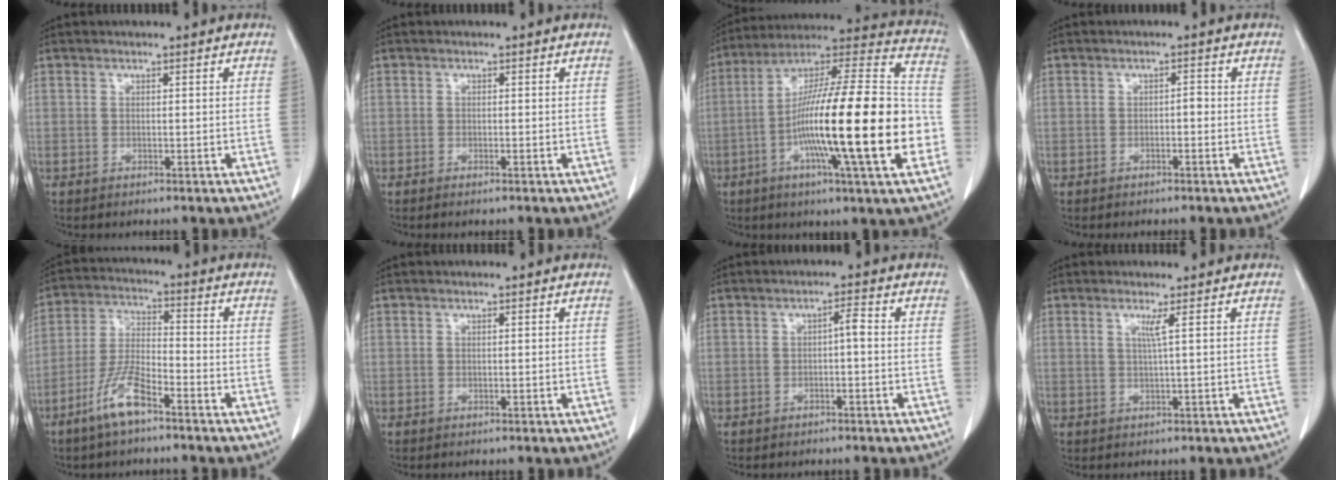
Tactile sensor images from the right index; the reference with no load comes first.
{"total": 0.7, "force": [-0.5, 0.0, 0.4], "torque": [-0.011, -0.001, -0.007]}
{"total": 26.5, "force": [-6.1, 1.8, 25.7], "torque": [-0.389, -0.008, -0.111]}
{"total": 1.0, "force": [-0.3, 0.4, 0.9], "torque": [-0.013, 0.004, -0.005]}
{"total": 8.0, "force": [-5.2, 1.9, 5.7], "torque": [-0.125, -0.004, -0.103]}
{"total": 0.0}
{"total": 1.8, "force": [-0.2, 0.3, 1.8], "torque": [-0.027, 0.005, -0.004]}
{"total": 1.7, "force": [0.6, -0.7, 1.5], "torque": [-0.033, -0.004, 0.013]}